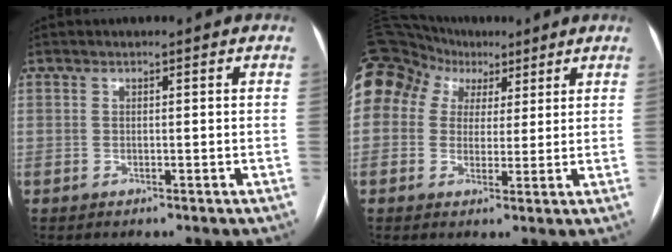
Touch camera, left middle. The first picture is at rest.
{"total": 23.5, "force": [11.2, 18.5, 9.2], "torque": [-0.302, 0.109, 0.214]}